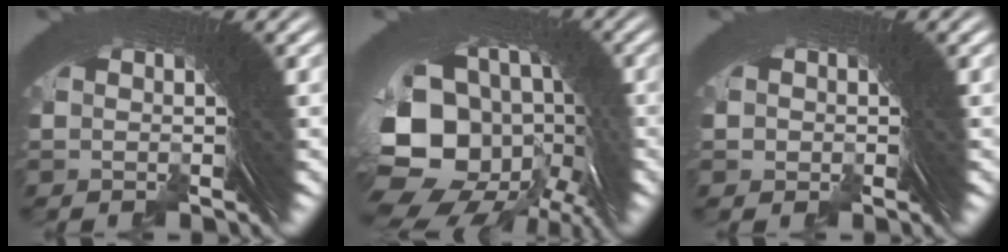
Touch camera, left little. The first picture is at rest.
{"total": 15.3, "force": [-3.5, 11.1, 9.9], "torque": [-0.210, -0.067, -0.035]}
{"total": 1.5, "force": [-0.8, 1.0, -0.8], "torque": [0.018, -0.001, -0.016]}